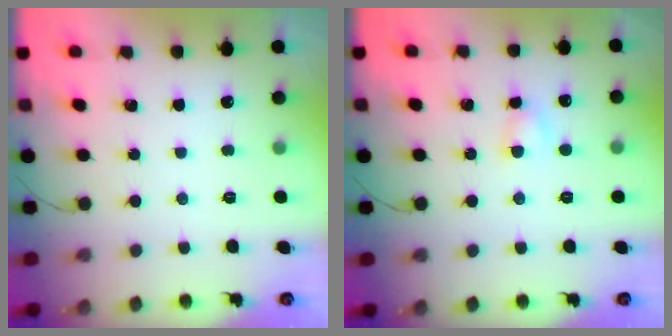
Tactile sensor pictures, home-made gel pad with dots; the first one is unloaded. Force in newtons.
{"total": 3.2, "press": 3.0, "slide": 1.1}